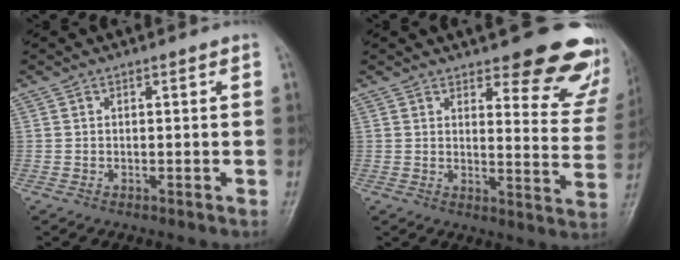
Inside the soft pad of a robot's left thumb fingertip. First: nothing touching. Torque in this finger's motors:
{"motor_torque": [0.36, 0.18, 0.08, -0.04, 0.05]}